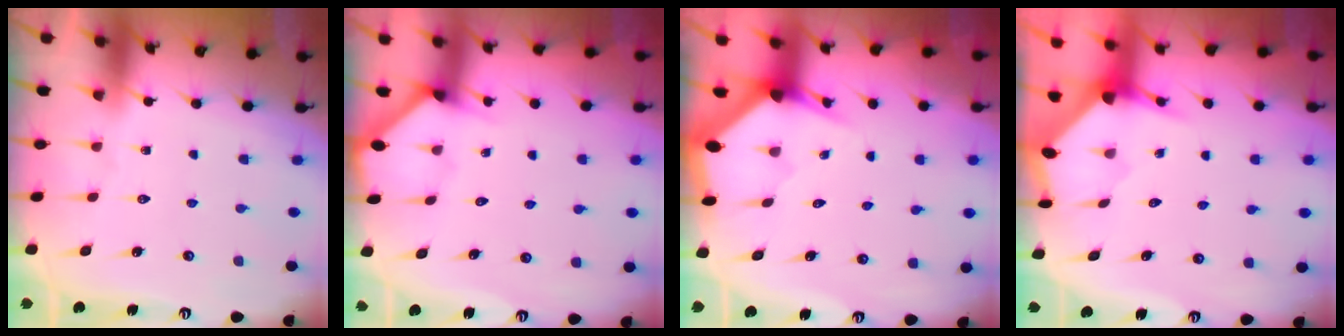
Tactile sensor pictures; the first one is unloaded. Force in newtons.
{"total": 1.7, "press": 1.7, "slide": 0.2}
{"total": 3.0, "press": 3.0, "slide": 0.1}
{"total": 3.3, "press": 3.3, "slide": 0.4}